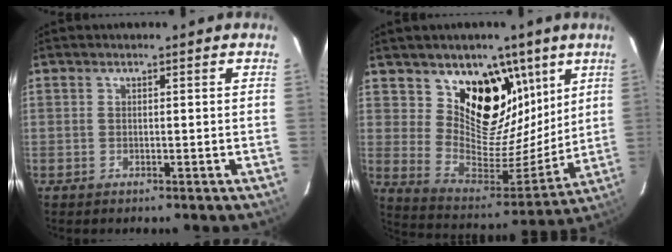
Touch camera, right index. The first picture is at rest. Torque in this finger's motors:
{"motor_torque": [0.52, 0.31, 0.42, 0.07]}